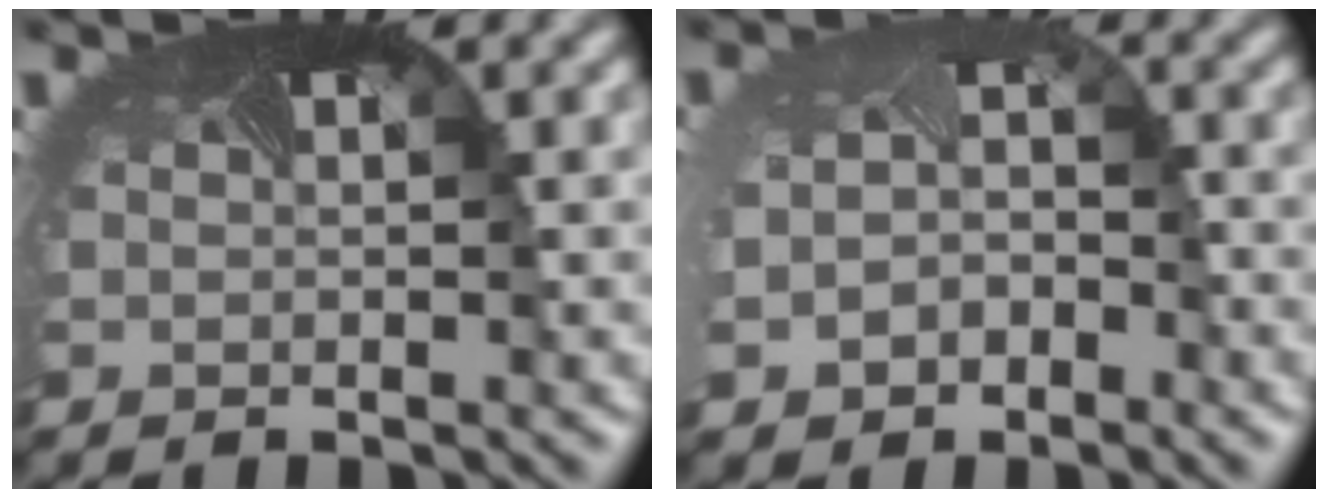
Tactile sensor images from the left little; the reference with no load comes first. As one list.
[{"total": 4.0, "force": [-1.6, 3.0, 2.1], "torque": [-0.055, -0.022, -0.023]}]